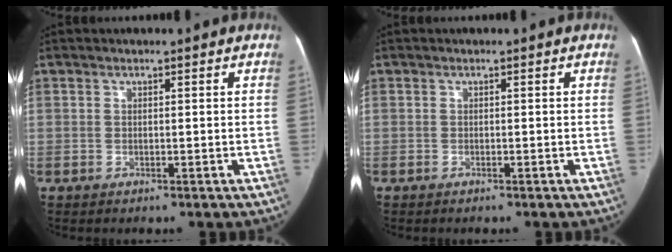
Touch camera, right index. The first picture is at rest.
{"total": 0.0}